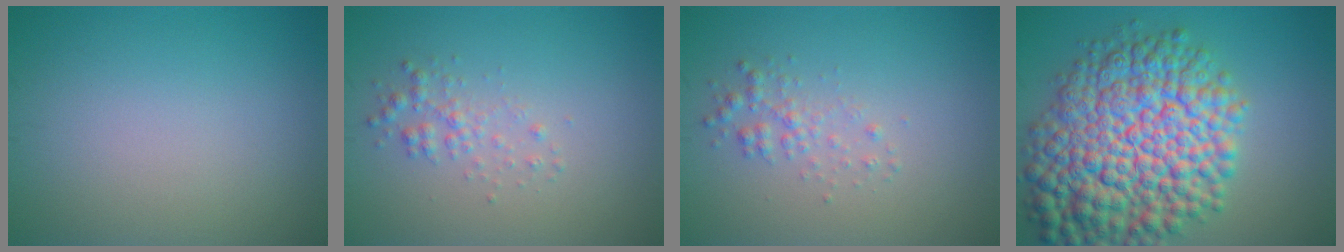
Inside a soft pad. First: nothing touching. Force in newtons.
{"total": 1.6, "press": 1.6, "slide": 0.0}
{"total": 1.6, "press": 1.6, "slide": 0.0}
{"total": 13.4, "press": 13.4, "slide": 0.4}